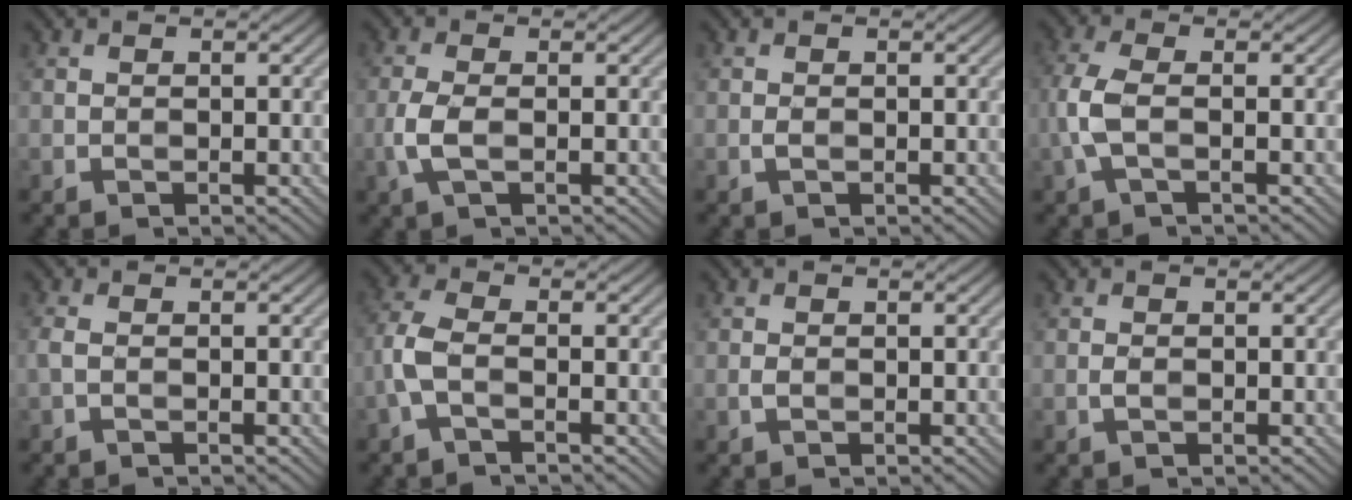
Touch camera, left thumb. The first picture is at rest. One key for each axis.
{"total": 3.5, "fx": -0.9, "fy": 1.3, "fz": 3.1, "tx": -0.083, "ty": -0.001, "tz": -0.024}
{"total": 0.6, "fx": -0.2, "fy": 0.2, "fz": 0.5, "tx": -0.015, "ty": 0.000, "tz": -0.004}
{"total": 4.3, "fx": -0.9, "fy": 1.4, "fz": 4.0, "tx": -0.106, "ty": 0.004, "tz": -0.025}
{"total": 1.3, "fx": -0.3, "fy": 0.4, "fz": 1.2, "tx": -0.034, "ty": 0.002, "tz": -0.011}
{"total": 3.9, "fx": -1.4, "fy": 1.4, "fz": 3.4, "tx": -0.092, "ty": 0.004, "tz": -0.040}
{"total": 0.7, "fx": -0.2, "fy": 0.4, "fz": 0.5, "tx": -0.015, "ty": 0.001, "tz": -0.004}
{"total": 0.7, "fx": -0.2, "fy": 0.3, "fz": 0.6, "tx": -0.017, "ty": 0.000, "tz": -0.004}